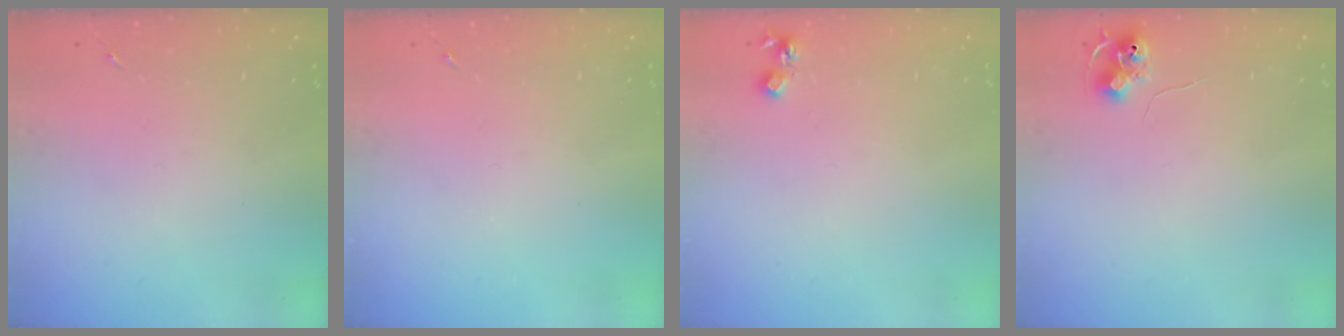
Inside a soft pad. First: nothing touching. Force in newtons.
{"total": 0.0}
{"total": 4.8, "press": 4.7, "slide": 0.7}
{"total": 7.9, "press": 7.8, "slide": 0.9}